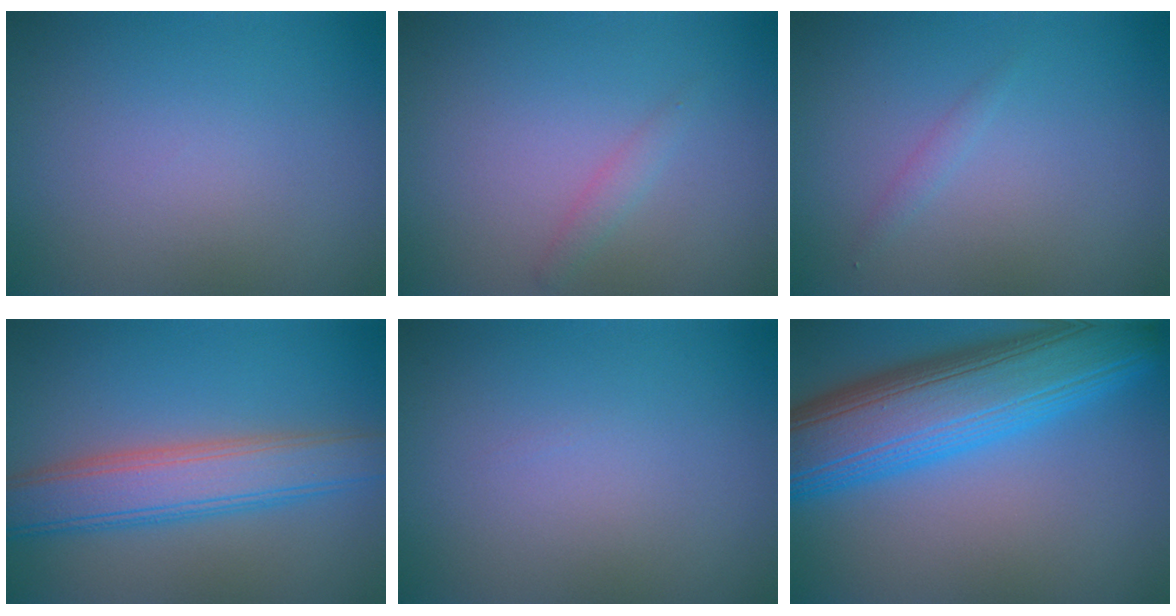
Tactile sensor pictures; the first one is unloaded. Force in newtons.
{"total": 0.9, "press": 0.9, "slide": 0.0}
{"total": 0.8, "press": 0.8, "slide": 0.0}
{"total": 5.9, "press": 5.8, "slide": 0.4}
{"total": 0.0}
{"total": 12.1, "press": 12.1, "slide": 0.3}